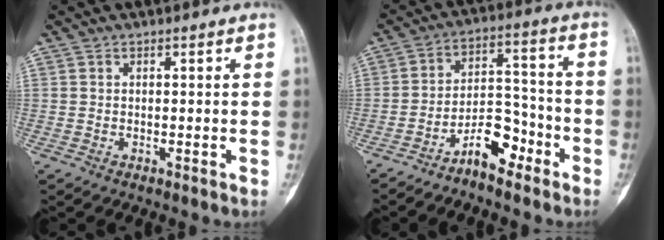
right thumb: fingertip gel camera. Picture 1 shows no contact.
{"total": 8.4, "force": [-5.7, 3.7, 5.0], "torque": [-0.074, 0.069, -0.105]}